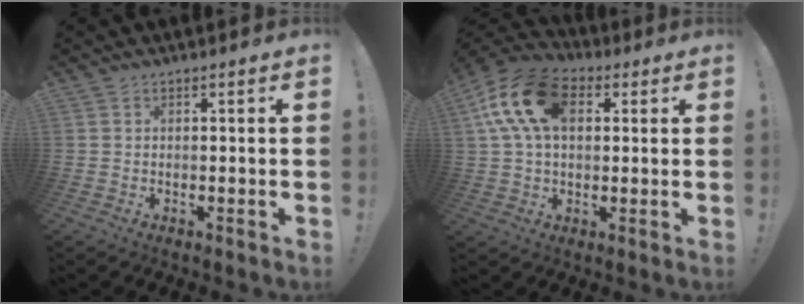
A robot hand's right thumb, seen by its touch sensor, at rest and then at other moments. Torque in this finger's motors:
{"motor_torque": [0.45, 0.46, 0.87, -0.62, 0.22]}